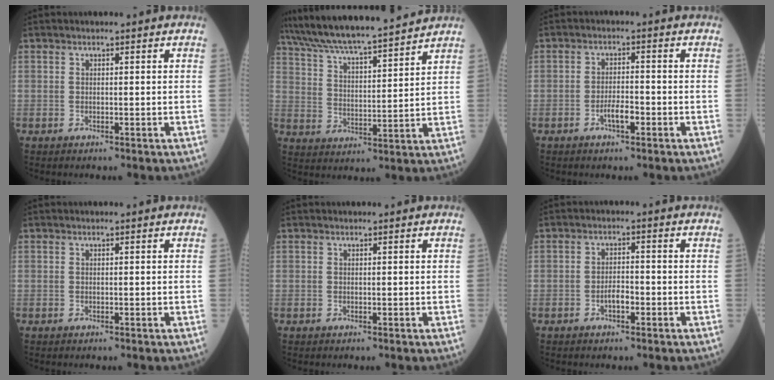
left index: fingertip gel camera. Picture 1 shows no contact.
{"total": 17.9, "force": [16.2, 0.7, 7.5], "torque": [-0.137, 0.013, 0.259]}
{"total": 2.9, "force": [-1.6, 0.7, 2.3], "torque": [-0.039, -0.004, -0.033]}
{"total": 0.0}
{"total": 0.0}
{"total": 2.4, "force": [-1.3, 0.9, 1.8], "torque": [-0.028, -0.001, -0.028]}